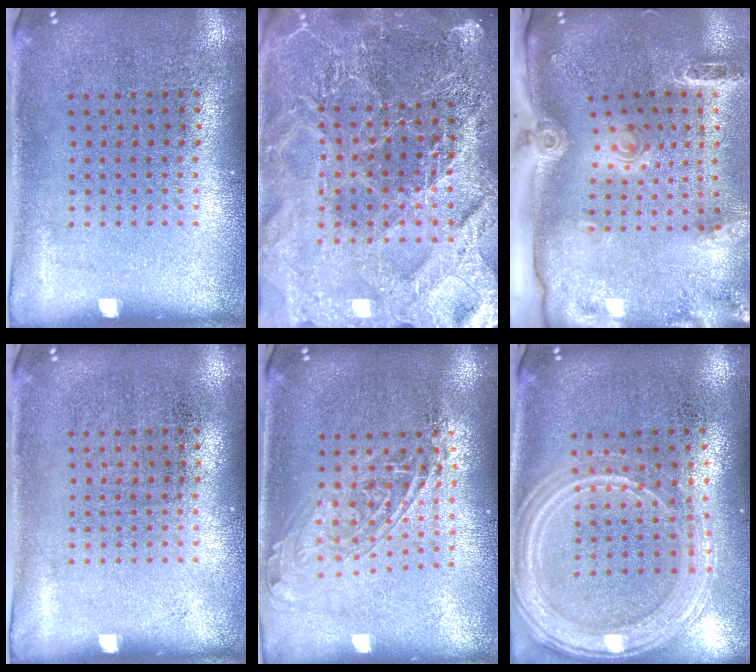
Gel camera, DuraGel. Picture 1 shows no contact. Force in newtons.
{"total": 5.6, "press": 5.0, "slide": 2.6}
{"total": 3.0, "press": 2.1, "slide": 2.2}
{"total": 0.0}
{"total": 1.6, "press": 1.3, "slide": 0.9}
{"total": 1.7, "press": 1.6, "slide": 0.4}